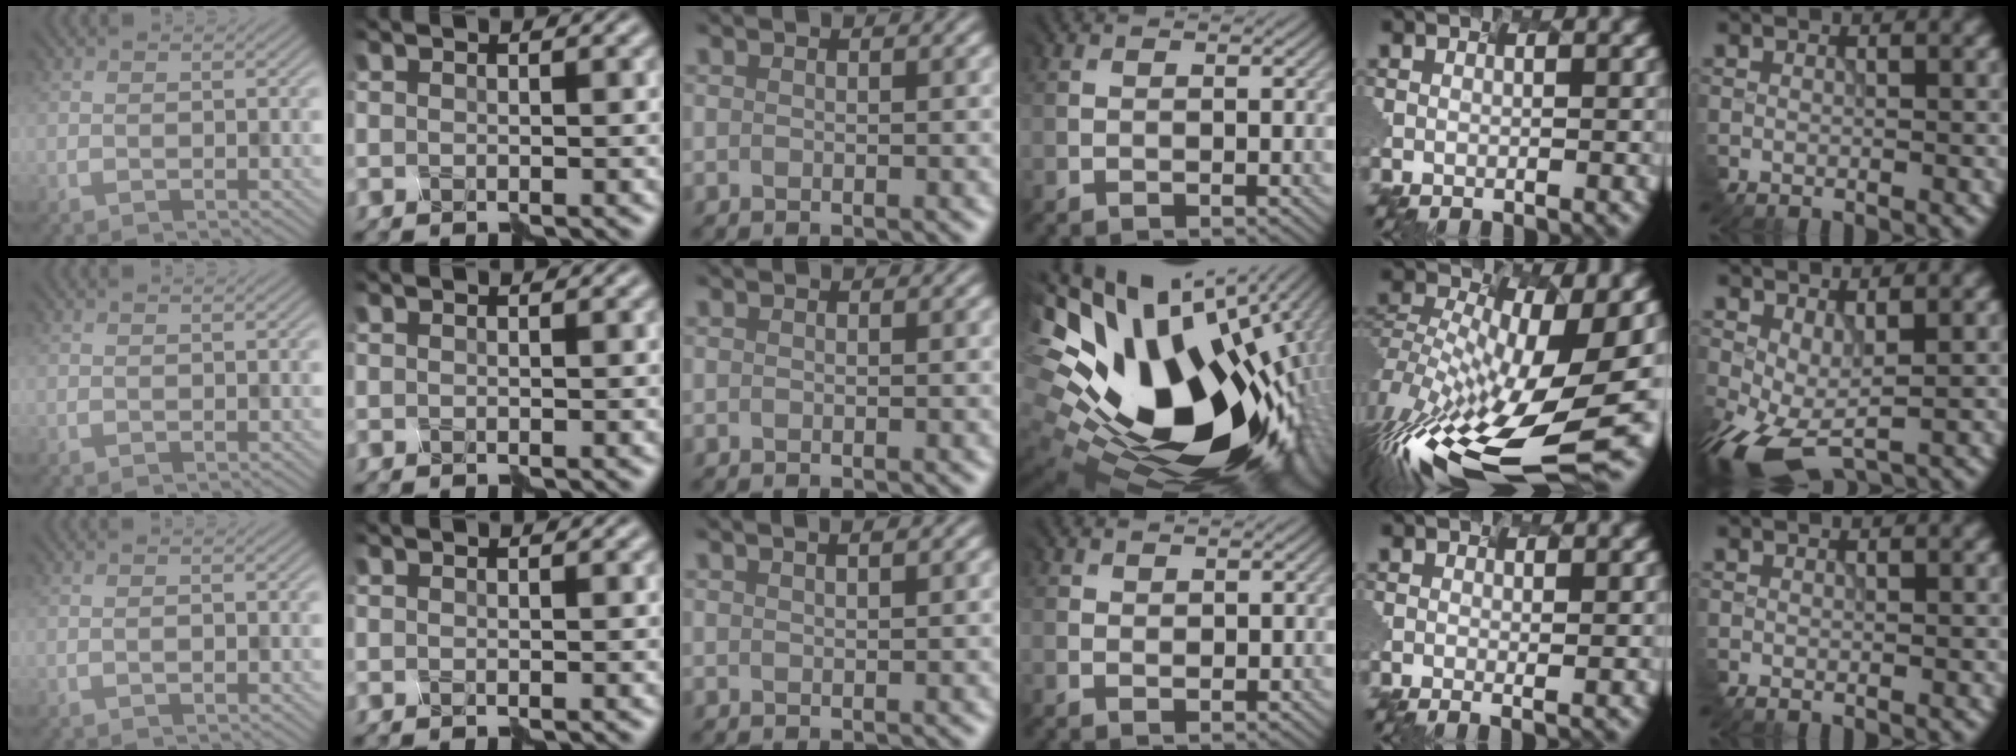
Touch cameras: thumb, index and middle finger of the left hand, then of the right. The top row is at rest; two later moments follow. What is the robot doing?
{"motion": "disassemble", "object": "markers"}